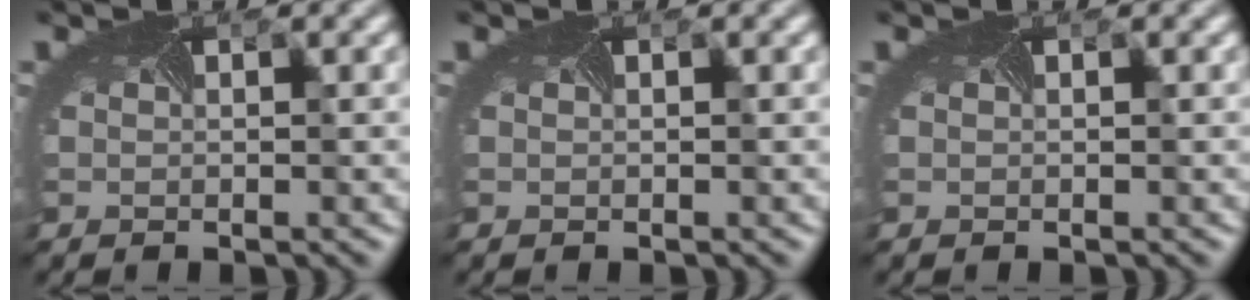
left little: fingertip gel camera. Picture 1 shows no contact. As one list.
[{"total": 0.0}, {"total": 0.0}]